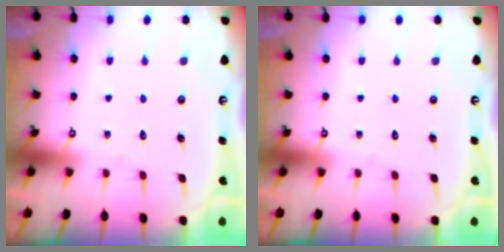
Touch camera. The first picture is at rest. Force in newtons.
{"total": 0.0}